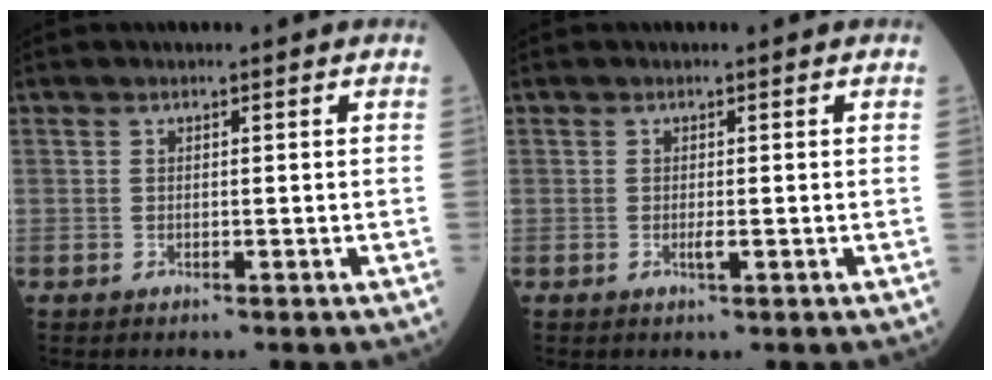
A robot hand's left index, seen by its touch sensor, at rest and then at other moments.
{"total": 0.7, "force": [-0.3, -0.1, 0.7], "torque": [-0.016, -0.003, -0.006]}